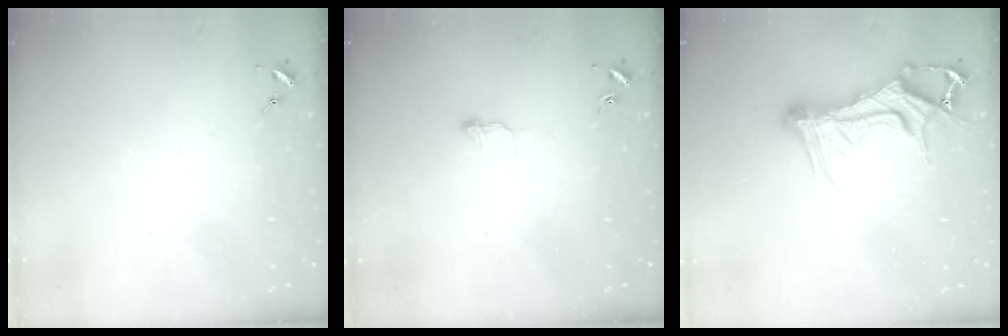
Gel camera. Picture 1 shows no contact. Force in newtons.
{"total": 4.6, "press": 4.5, "slide": 0.6}
{"total": 14.4, "press": 14.4, "slide": 1.4}